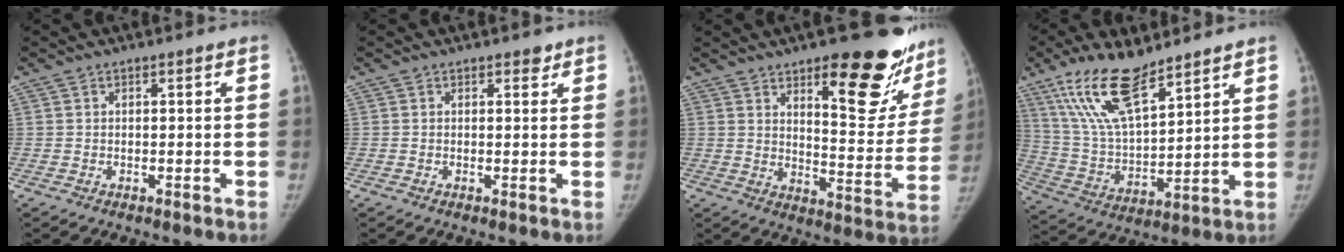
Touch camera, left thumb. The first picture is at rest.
{"total": 1.3, "force": [1.0, 0.7, 0.5], "torque": [0.005, -0.005, 0.009]}
{"total": 21.7, "force": [13.3, 7.5, 15.4], "torque": [-0.144, -0.092, 0.181]}
{"total": 17.3, "force": [11.6, 5.9, 11.5], "torque": [-0.201, -0.051, 0.230]}